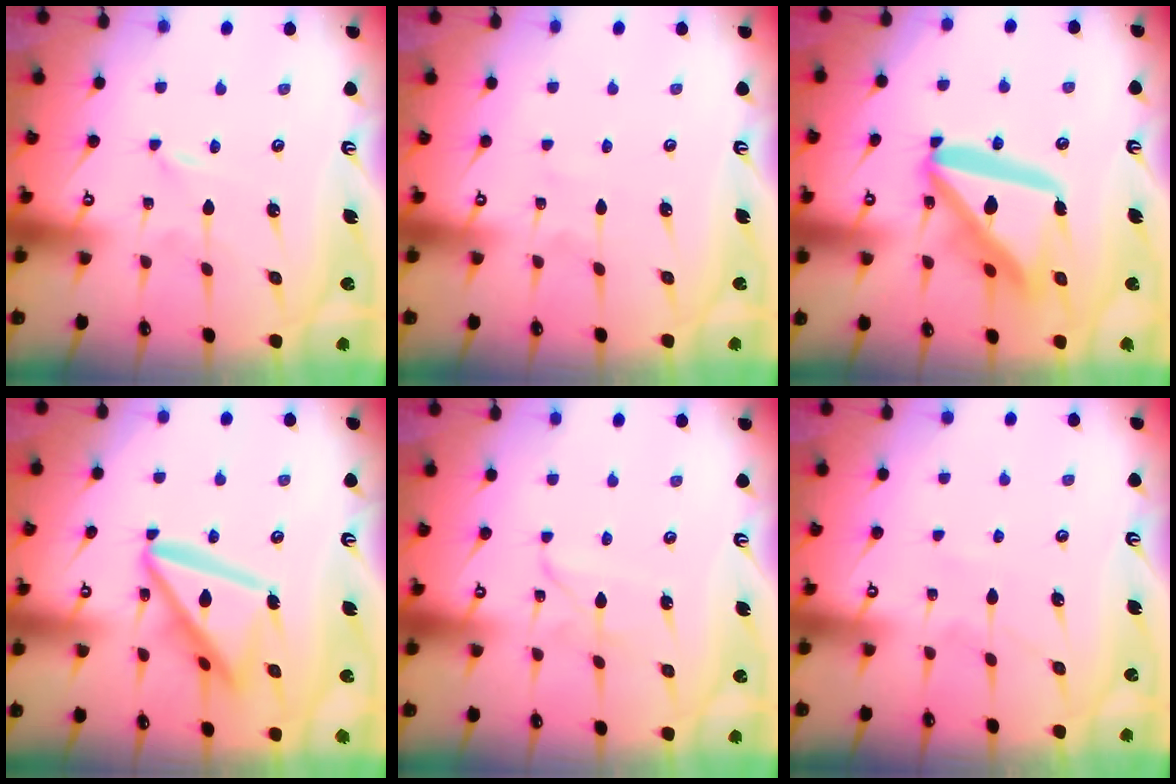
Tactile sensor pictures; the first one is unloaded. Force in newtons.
{"total": 1.5, "press": 1.5, "slide": 0.2}
{"total": 20.3, "press": 20.1, "slide": 2.4}
{"total": 16.0, "press": 15.9, "slide": 1.6}
{"total": 2.6, "press": 2.6, "slide": 0.1}
{"total": 4.6, "press": 4.5, "slide": 0.6}